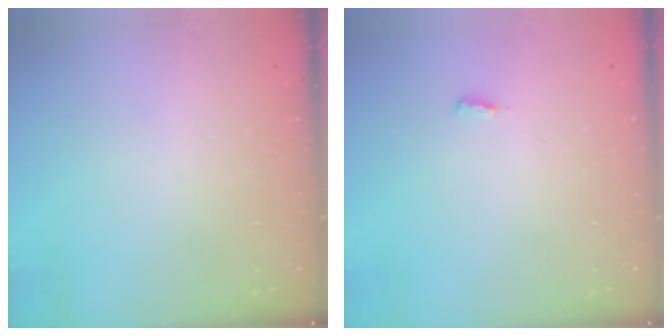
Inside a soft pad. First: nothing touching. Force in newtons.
{"total": 2.6, "press": 2.4, "slide": 1.0}